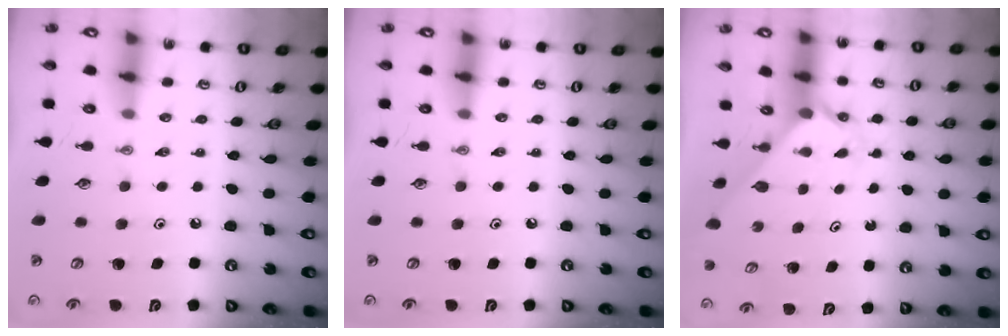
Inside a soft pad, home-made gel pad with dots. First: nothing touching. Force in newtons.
{"total": 0.0}
{"total": 2.0, "press": 2.0, "slide": 0.2}